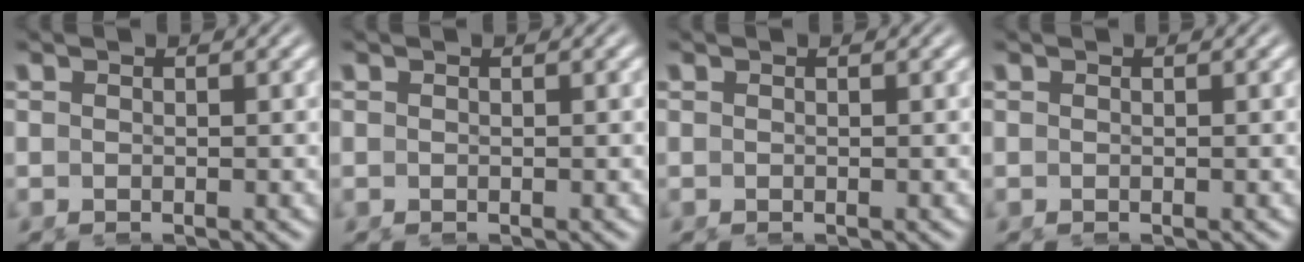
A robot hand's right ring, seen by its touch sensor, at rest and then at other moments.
{"total": 0.0}
{"total": 0.0}
{"total": 0.0}